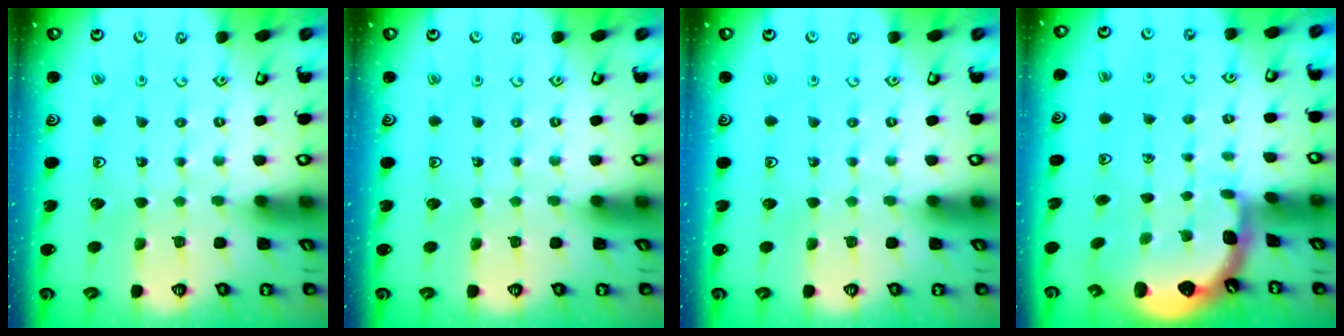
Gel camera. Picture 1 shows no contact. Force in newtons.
{"total": 0.0}
{"total": 0.0}
{"total": 2.4, "press": 1.7, "slide": 1.7}